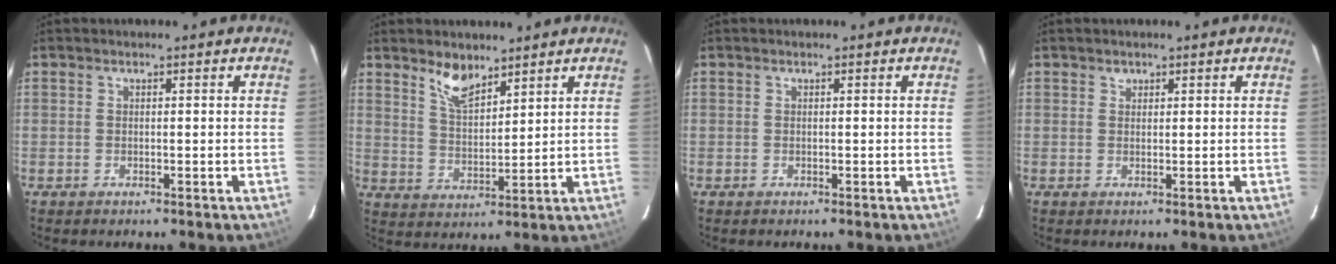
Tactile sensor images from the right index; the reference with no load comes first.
{"total": 6.4, "force": [4.9, 2.3, 3.4], "torque": [-0.058, 0.001, 0.096]}
{"total": 0.0}
{"total": 0.9, "force": [0.5, 0.7, 0.0], "torque": [0.002, 0.004, 0.008]}